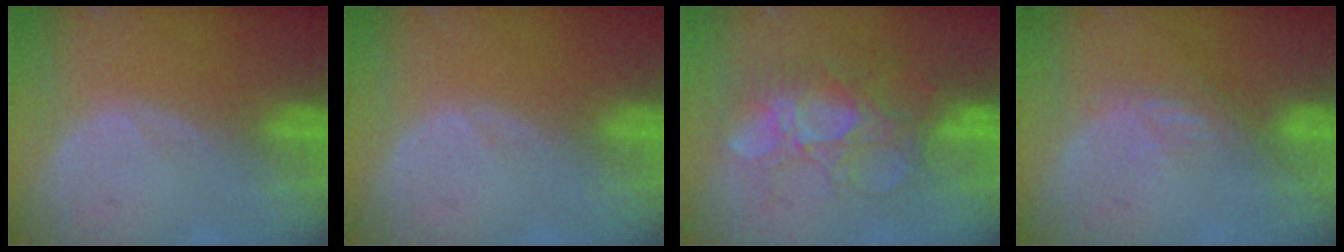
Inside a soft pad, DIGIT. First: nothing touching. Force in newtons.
{"total": 0.0}
{"total": 8.9, "press": 8.8, "slide": 1.4}
{"total": 2.5, "press": 2.1, "slide": 1.4}